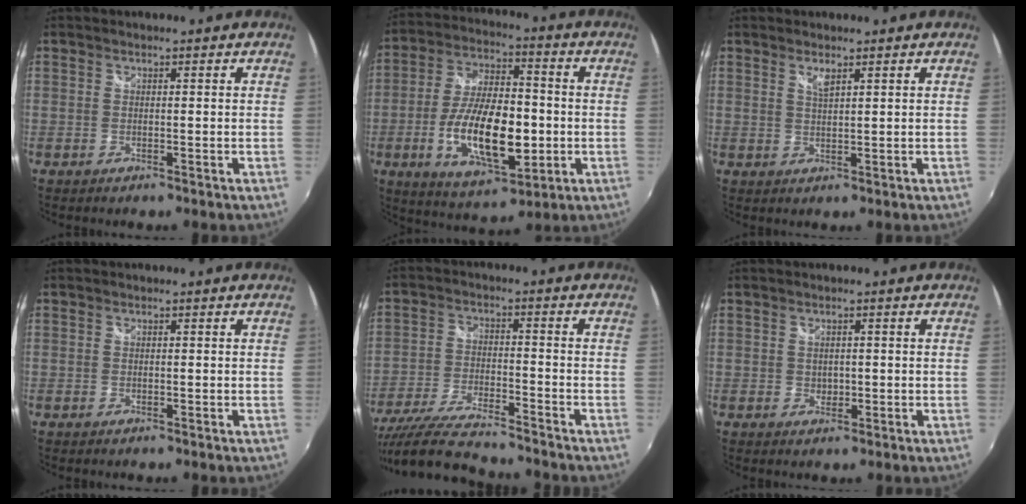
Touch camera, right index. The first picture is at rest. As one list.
[{"total": 17.7, "force": [-3.7, 7.7, 15.5], "torque": [-0.300, -0.006, -0.057]}, {"total": 1.9, "force": [1.2, 0.4, 1.4], "torque": [-0.024, -0.001, 0.020]}, {"total": 0.0}, {"total": 15.1, "force": [-13.3, 1.9, 6.8], "torque": [-0.151, -0.036, -0.237]}, {"total": 1.7, "force": [0.0, 1.5, 0.7], "torque": [-0.009, -0.001, 0.001]}]